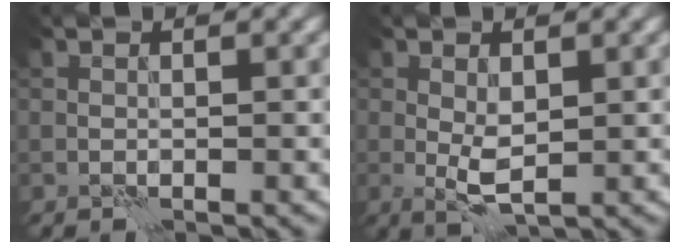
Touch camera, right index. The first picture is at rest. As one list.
[{"total": 2.7, "force": [0.1, 1.1, 2.5], "torque": [-0.048, -0.002, 0.003]}]